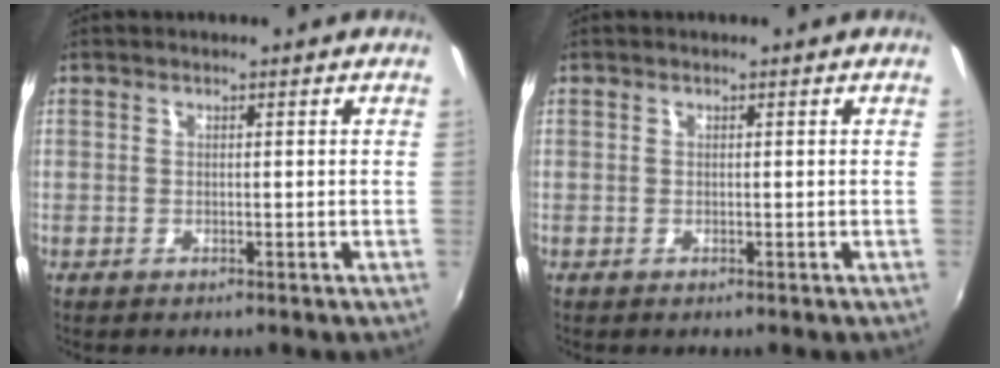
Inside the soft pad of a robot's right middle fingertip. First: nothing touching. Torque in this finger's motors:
{"motor_torque": [0.00, 0.00, 0.00, 0.00]}